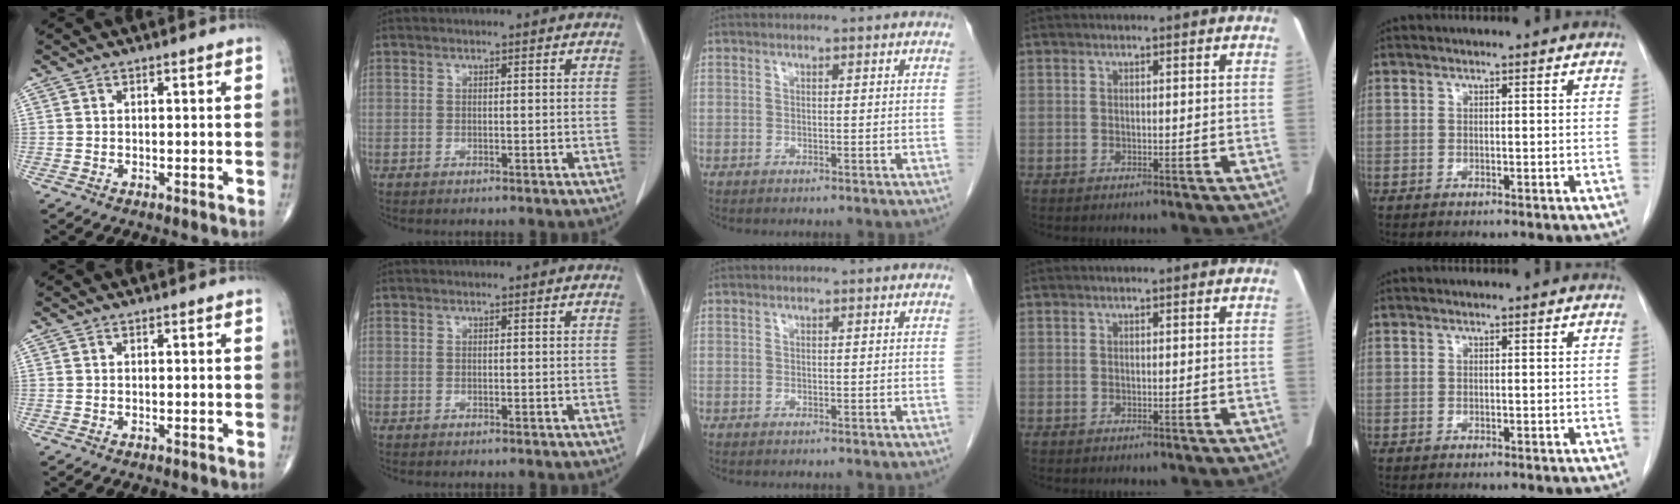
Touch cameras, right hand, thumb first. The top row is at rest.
{}